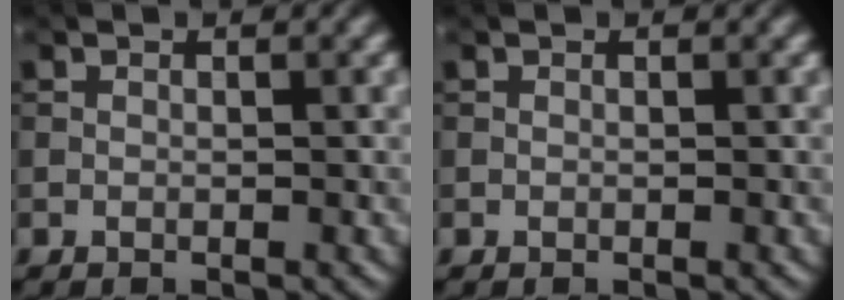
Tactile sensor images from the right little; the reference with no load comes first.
{"total": 0.0}